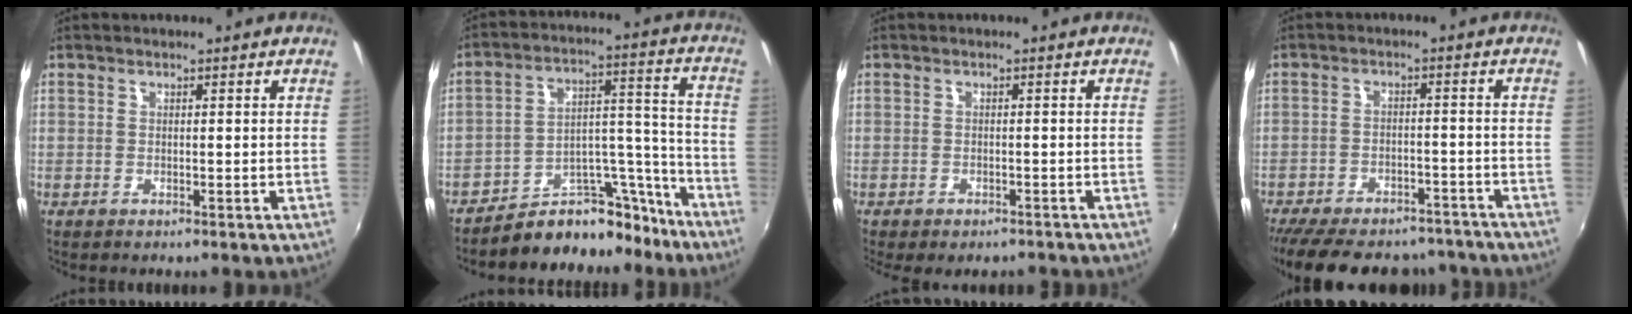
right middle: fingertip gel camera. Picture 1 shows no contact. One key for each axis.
{"total": 13.6, "fx": -12.1, "fy": 5.5, "fz": 3.1, "tx": -0.028, "ty": 0.068, "tz": -0.175}
{"total": 5.3, "fx": -4.2, "fy": 2.1, "fz": 2.4, "tx": -0.053, "ty": -0.024, "tz": -0.054}
{"total": 21.7, "fx": -18.2, "fy": 8.3, "fz": 8.4, "tx": -0.187, "ty": 0.003, "tz": -0.237}